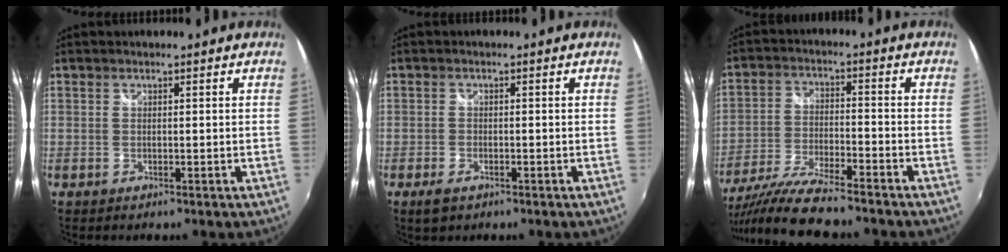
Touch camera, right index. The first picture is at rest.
{"total": 3.1, "force": [-2.0, 1.6, 1.8], "torque": [-0.040, -0.006, -0.033]}
{"total": 14.1, "force": [-12.3, 1.0, 6.7], "torque": [-0.144, -0.028, -0.223]}